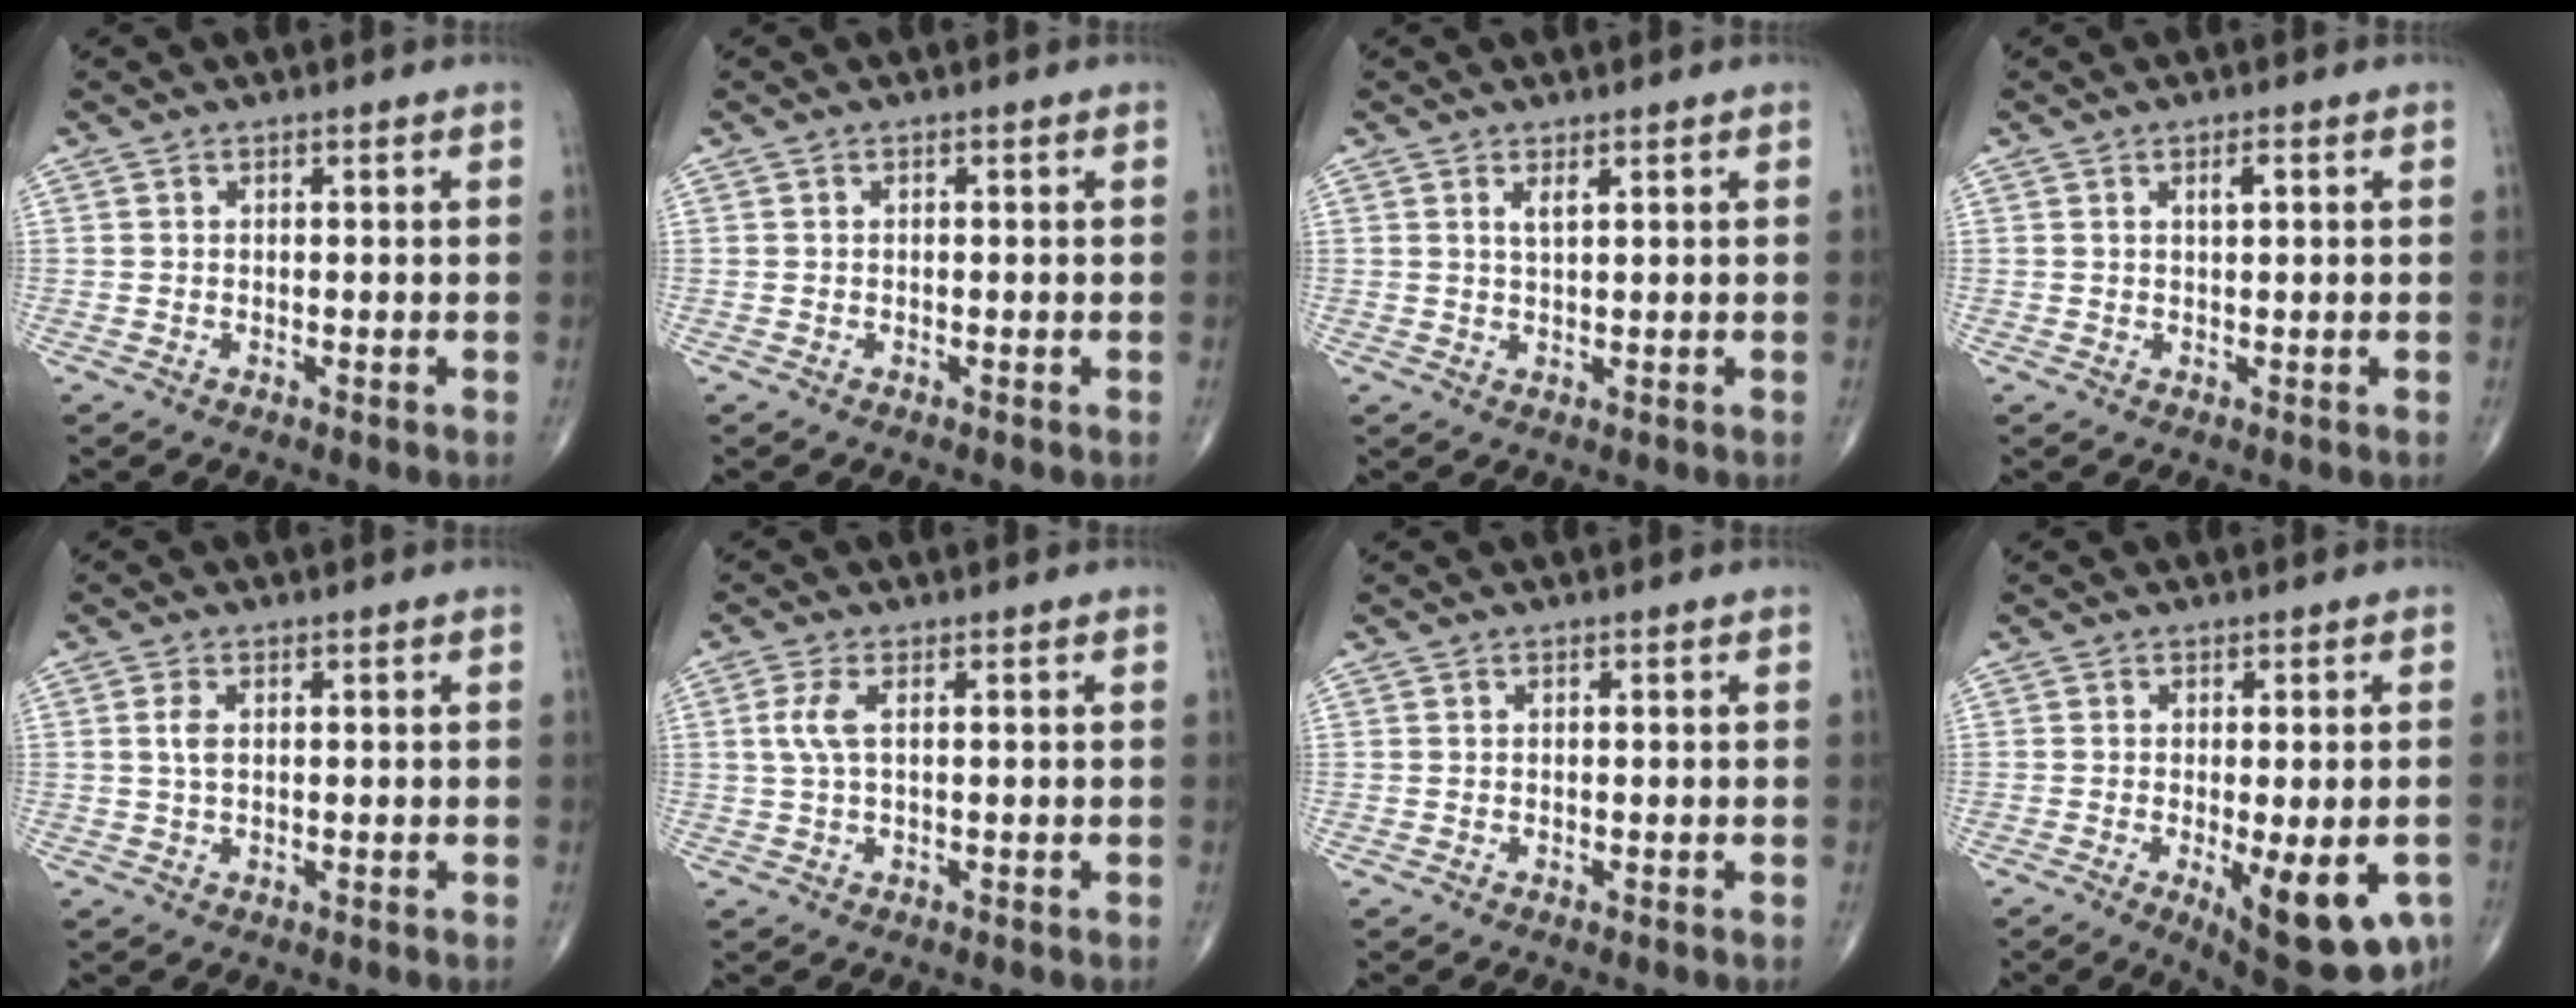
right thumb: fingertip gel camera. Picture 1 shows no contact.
{"total": 0.0}
{"total": 1.6, "force": [0.9, 0.3, 1.3], "torque": [-0.024, -0.005, 0.019]}
{"total": 1.6, "force": [0.6, 0.5, 1.4], "torque": [-0.024, -0.001, 0.010]}
{"total": 2.3, "force": [0.5, 1.1, 1.9], "torque": [-0.042, 0.003, 0.009]}
{"total": 3.4, "force": [0.6, 1.1, 3.1], "torque": [-0.090, 0.008, 0.015]}
{"total": 0.0}
{"total": 13.1, "force": [-4.6, 4.3, 11.5], "torque": [-0.124, -0.010, -0.050]}